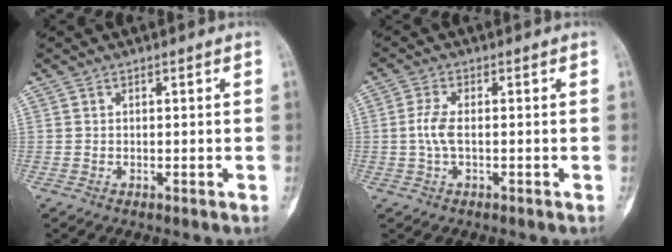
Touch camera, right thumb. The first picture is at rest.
{"total": 3.8, "force": [-0.3, 1.7, 3.4], "torque": [-0.083, 0.006, -0.007]}